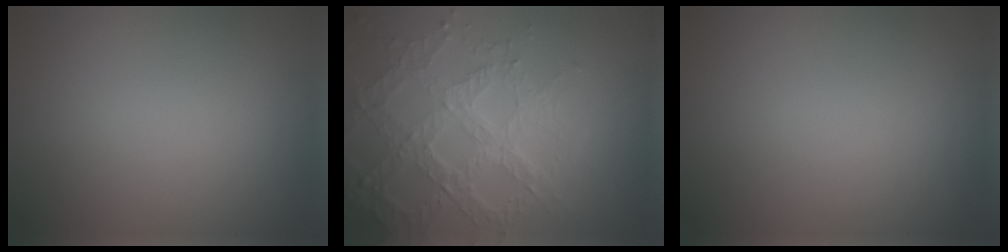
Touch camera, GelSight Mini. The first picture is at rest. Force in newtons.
{"total": 6.9, "press": 5.3, "slide": 4.5}
{"total": 0.0}